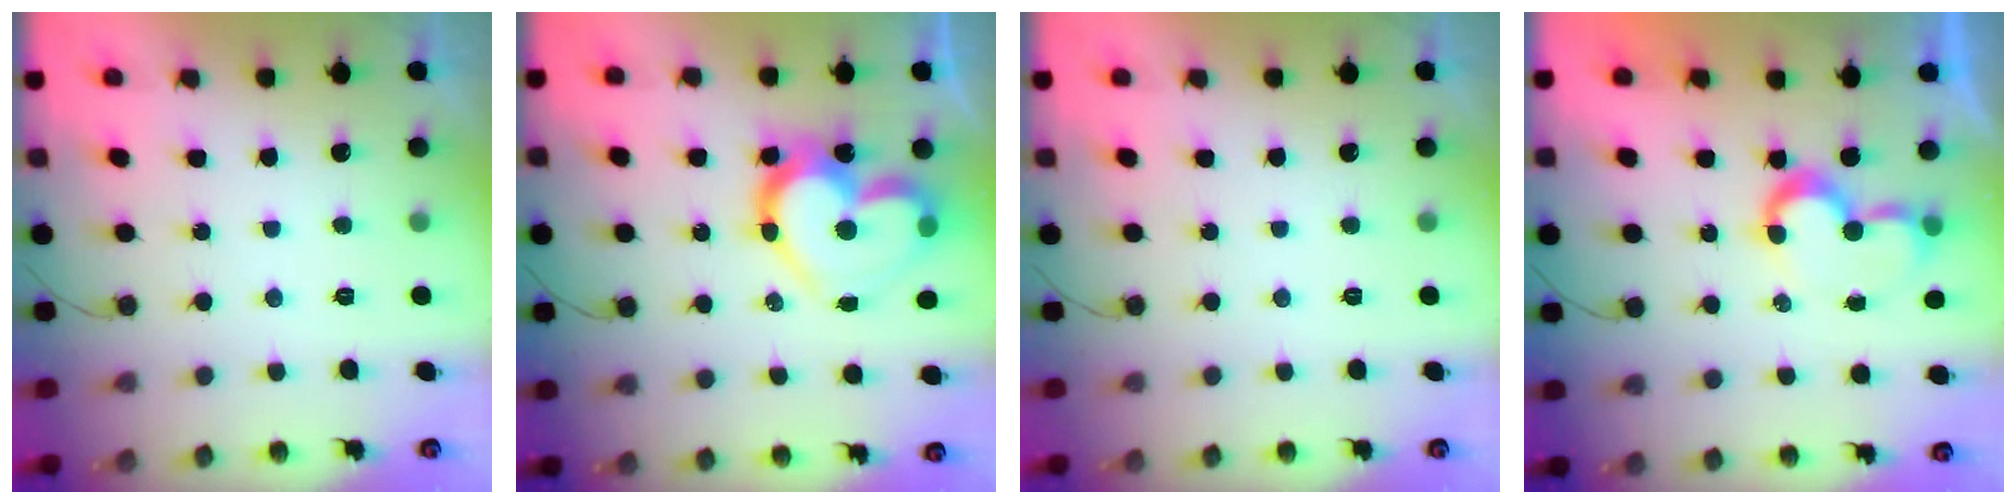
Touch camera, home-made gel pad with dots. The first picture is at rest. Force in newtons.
{"total": 18.0, "press": 17.9, "slide": 1.8}
{"total": 0.0}
{"total": 7.7, "press": 7.7, "slide": 0.2}